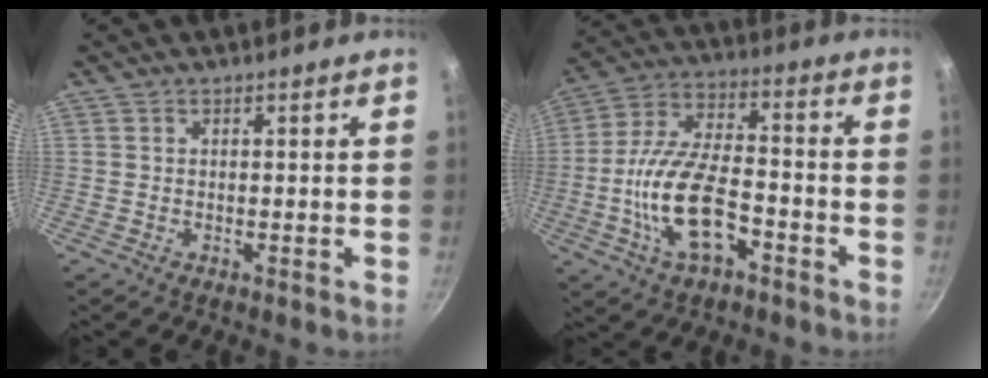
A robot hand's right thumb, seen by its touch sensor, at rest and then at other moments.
{"total": 15.7, "force": [-5.0, 7.5, 12.8], "torque": [-0.254, 0.035, -0.091]}